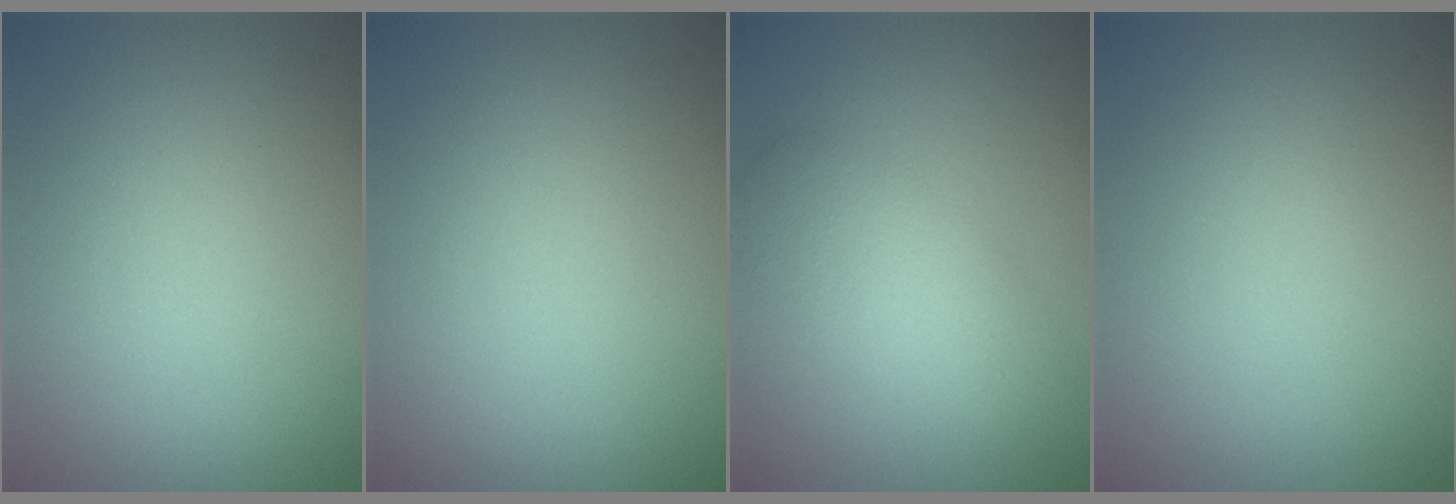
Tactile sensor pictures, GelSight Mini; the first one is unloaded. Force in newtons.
{"total": 0.0}
{"total": 3.7, "press": 3.7, "slide": 0.1}
{"total": 0.0}